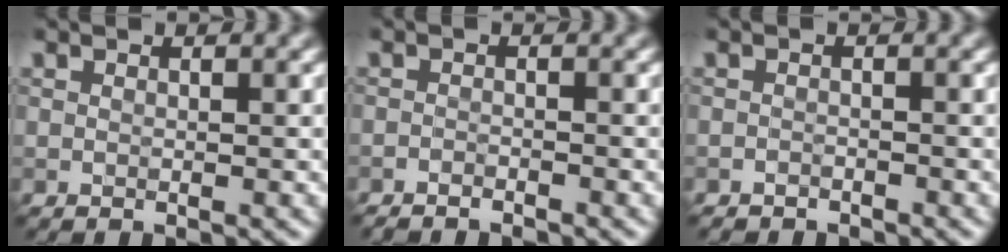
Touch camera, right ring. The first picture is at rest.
{"total": 1.3, "force": [-1.2, 0.3, 0.2], "torque": [0.000, -0.001, -0.024]}
{"total": 1.0, "force": [-0.9, 0.4, 0.0], "torque": [0.004, -0.001, -0.018]}